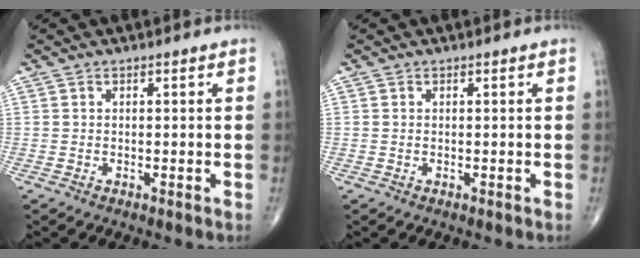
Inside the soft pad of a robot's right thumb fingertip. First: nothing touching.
{"total": 0.0}